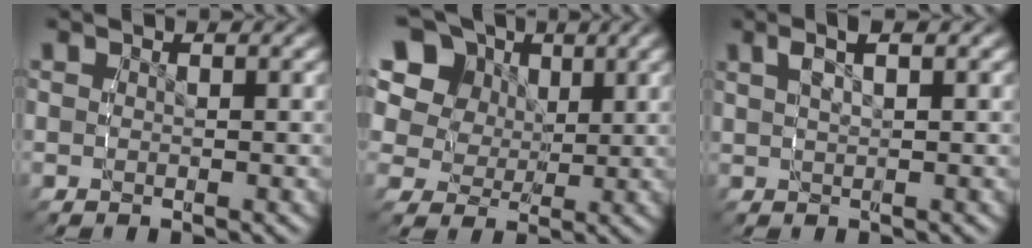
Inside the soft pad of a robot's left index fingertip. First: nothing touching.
{"total": 11.0, "force": [4.5, 8.3, 5.5], "torque": [-0.112, 0.004, 0.066]}
{"total": 2.8, "force": [1.4, 0.7, 2.3], "torque": [-0.033, 0.012, 0.029]}